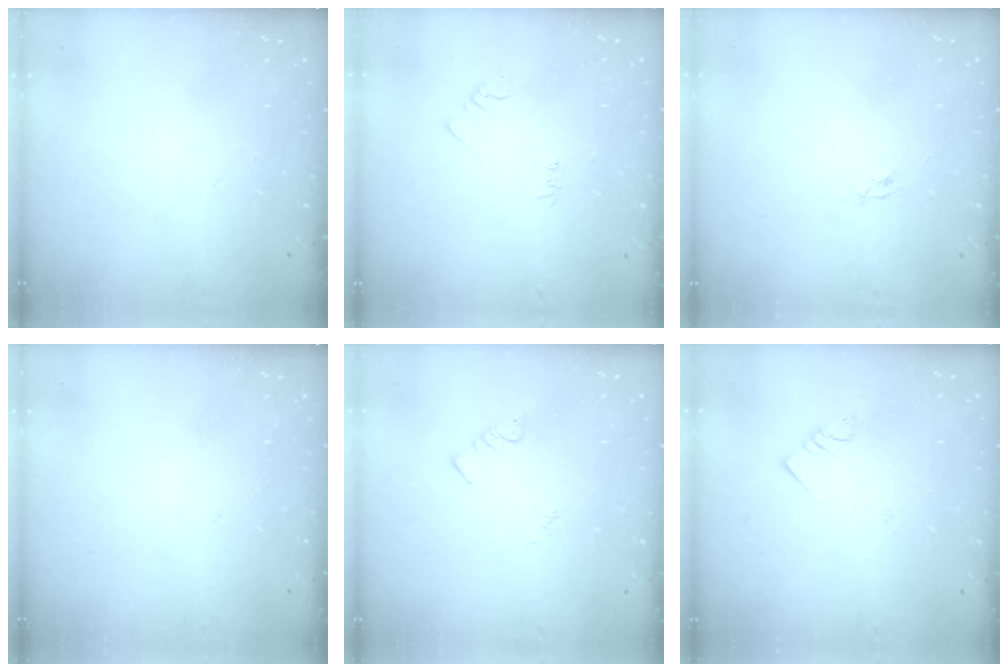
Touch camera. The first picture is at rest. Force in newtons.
{"total": 4.7, "press": 4.7, "slide": 0.7}
{"total": 2.1, "press": 2.1, "slide": 0.3}
{"total": 0.0}
{"total": 1.8, "press": 1.8, "slide": 0.3}
{"total": 2.9, "press": 2.9, "slide": 0.2}